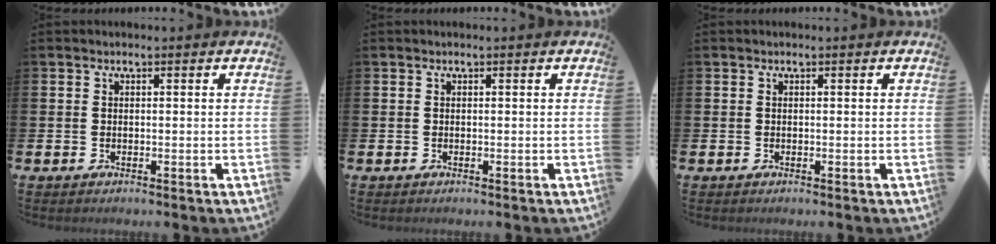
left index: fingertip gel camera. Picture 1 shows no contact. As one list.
[{"total": 0.0}, {"total": 0.0}]